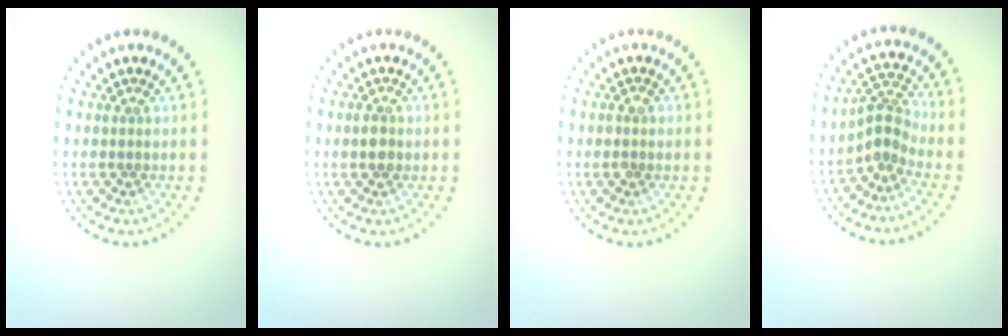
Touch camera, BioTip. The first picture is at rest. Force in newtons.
{"total": 1.4, "press": 1.4, "slide": 0.1}
{"total": 1.1, "press": 1.0, "slide": 0.3}
{"total": 2.6, "press": 1.9, "slide": 1.8}